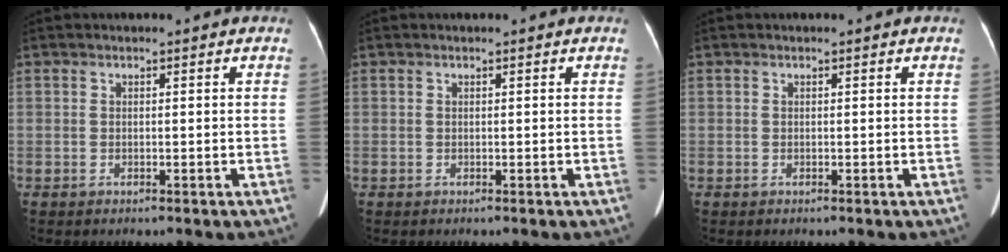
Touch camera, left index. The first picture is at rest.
{"total": 0.0}
{"total": 0.0}